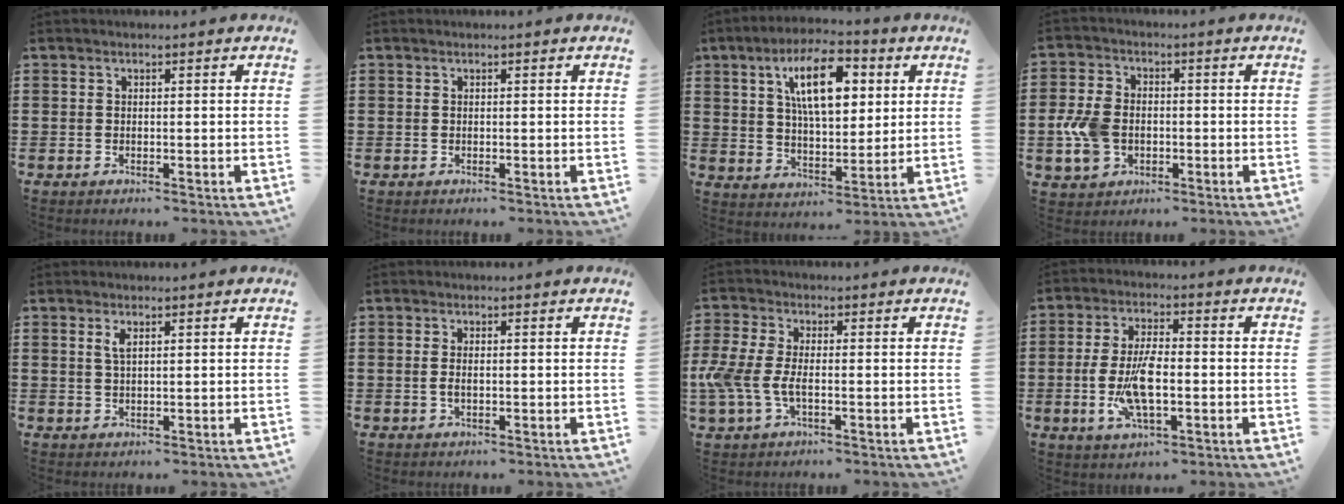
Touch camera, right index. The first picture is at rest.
{"total": 0.0}
{"total": 11.6, "force": [4.8, 5.0, 9.3], "torque": [-0.168, 0.011, 0.080]}
{"total": 7.1, "force": [-1.2, 5.1, 4.8], "torque": [-0.130, 0.001, -0.029]}
{"total": 1.9, "force": [0.9, 0.6, 1.6], "torque": [-0.035, 0.003, 0.014]}
{"total": 1.7, "force": [-0.1, 0.8, 1.5], "torque": [-0.038, 0.000, -0.006]}
{"total": 5.7, "force": [-1.5, 2.7, 4.9], "torque": [-0.124, -0.010, -0.035]}
{"total": 8.6, "force": [-1.5, 3.2, 7.8], "torque": [-0.175, -0.008, -0.033]}